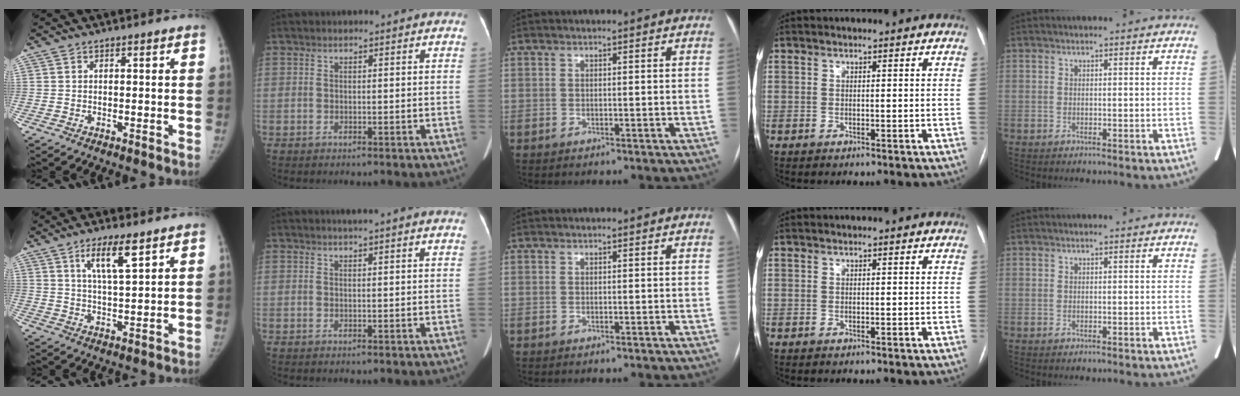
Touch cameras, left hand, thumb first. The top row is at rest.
{"thumb": {"total": 7.5, "force": [4.2, 1.6, 6.0], "torque": [-0.103, -0.027, 0.078]}, "index": {"total": 5.1, "force": [4.6, -0.3, 2.4], "torque": [-0.032, 0.018, 0.048]}}